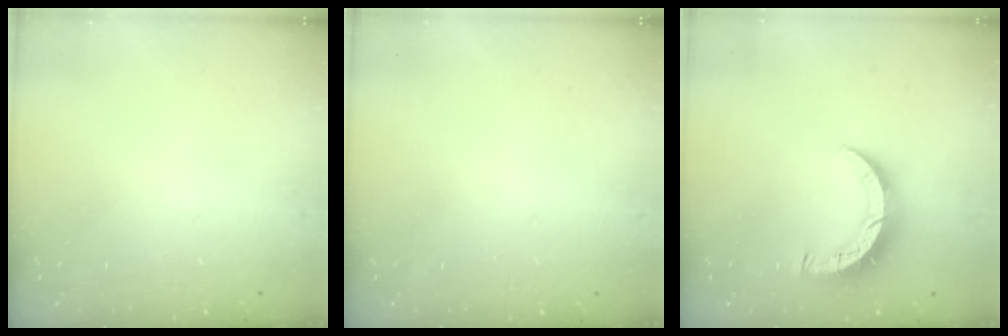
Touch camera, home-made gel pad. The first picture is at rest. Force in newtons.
{"total": 2.6, "press": 2.6, "slide": 0.2}
{"total": 7.8, "press": 7.8, "slide": 0.6}